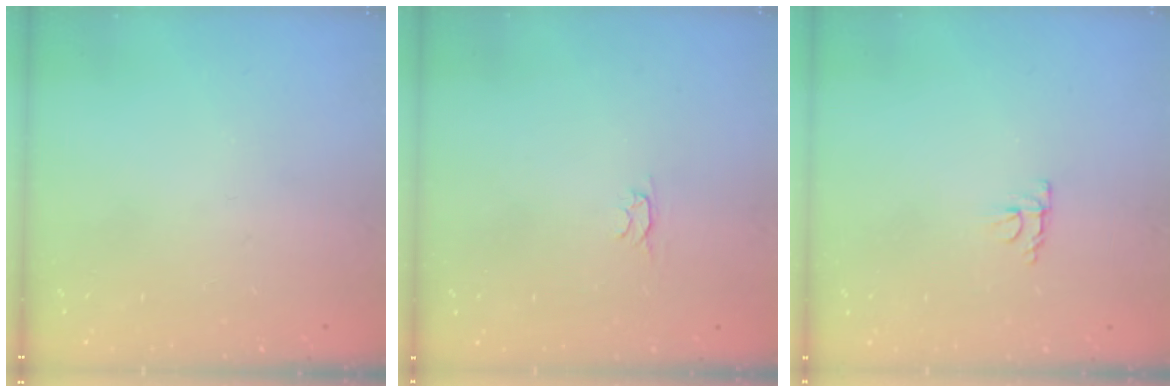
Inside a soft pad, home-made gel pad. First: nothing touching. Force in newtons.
{"total": 2.4, "press": 2.3, "slide": 0.5}
{"total": 4.1, "press": 4.0, "slide": 0.7}